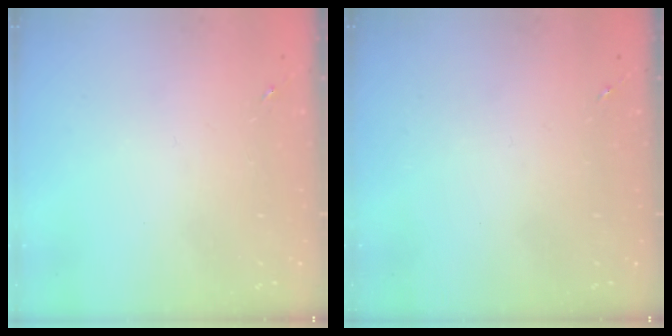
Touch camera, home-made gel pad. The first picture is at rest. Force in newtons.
{"total": 0.0}